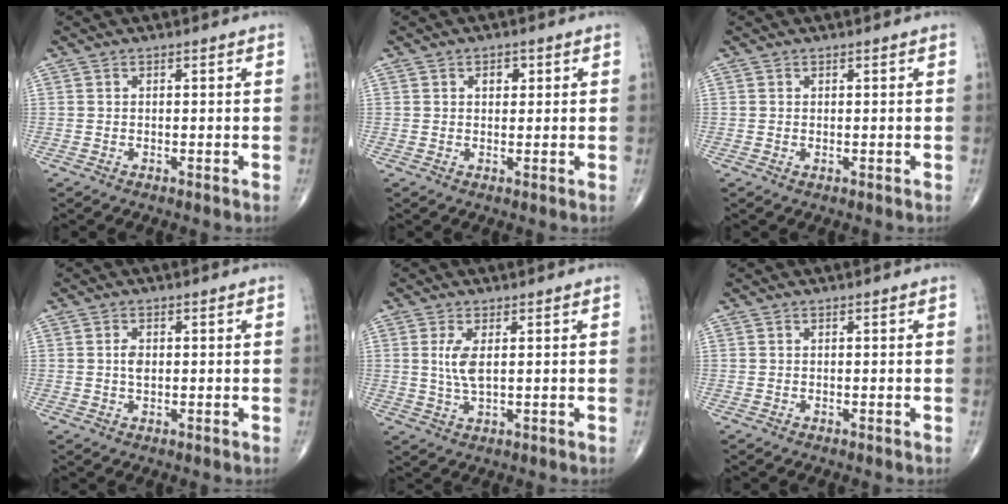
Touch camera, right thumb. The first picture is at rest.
{"total": 2.2, "force": [0.9, 1.6, 1.3], "torque": [-0.007, -0.001, 0.010]}
{"total": 0.0}
{"total": 2.0, "force": [0.2, 1.2, 1.6], "torque": [-0.028, 0.000, 0.004]}
{"total": 4.3, "force": [0.9, 1.5, 3.9], "torque": [-0.089, -0.009, 0.024]}
{"total": 0.0}